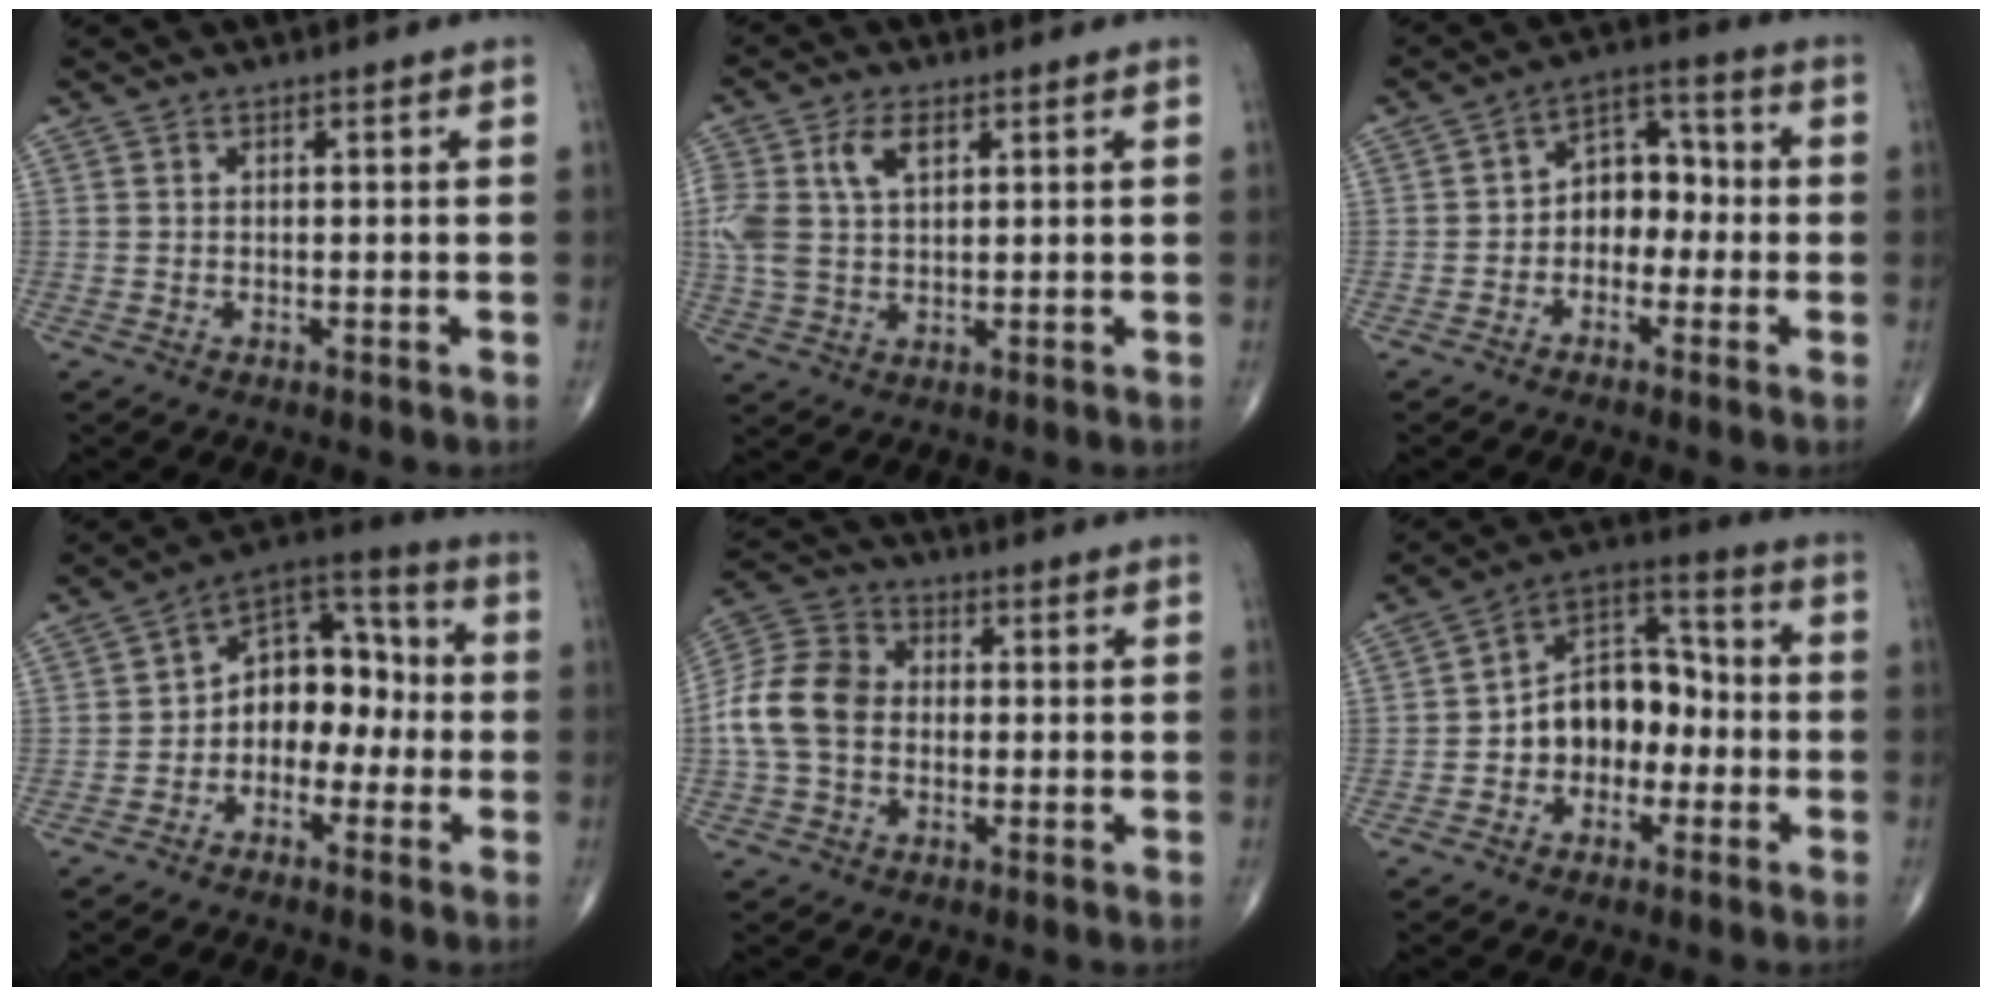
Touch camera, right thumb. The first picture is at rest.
{"total": 9.2, "force": [2.9, 5.3, 6.9], "torque": [-0.152, 0.007, 0.060]}
{"total": 8.0, "force": [-1.2, 5.9, 5.3], "torque": [-0.043, 0.040, -0.037]}
{"total": 11.6, "force": [-1.7, 8.1, 8.1], "torque": [-0.081, 0.049, -0.047]}
{"total": 11.7, "force": [-0.7, 9.0, 7.4], "torque": [-0.143, 0.035, -0.023]}
{"total": 12.6, "force": [-2.1, 8.9, 8.6], "torque": [-0.099, 0.049, -0.047]}